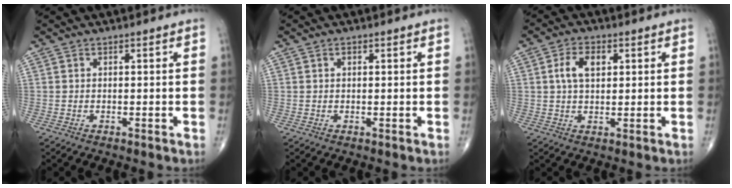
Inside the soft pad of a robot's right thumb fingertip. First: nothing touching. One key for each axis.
{"total": 0.7, "fx": 0.4, "fy": 0.4, "fz": 0.4, "tx": -0.003, "ty": -0.001, "tz": 0.005}
{"total": 5.8, "fx": 1.6, "fy": 3.4, "fz": 4.5, "tx": -0.080, "ty": 0.005, "tz": 0.027}